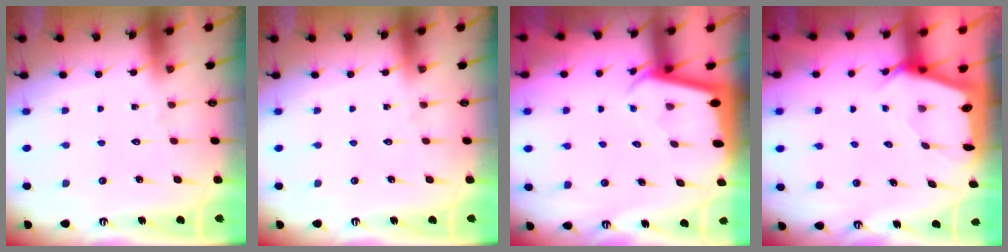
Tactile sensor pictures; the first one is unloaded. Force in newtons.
{"total": 0.0}
{"total": 2.2, "press": 2.2, "slide": 0.1}
{"total": 2.5, "press": 2.5, "slide": 0.3}